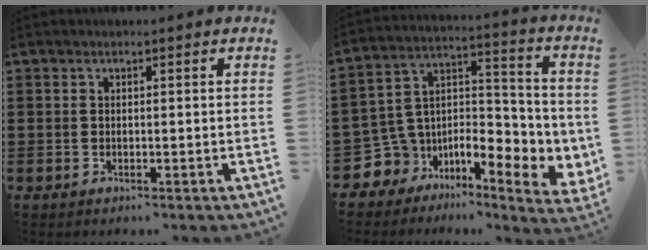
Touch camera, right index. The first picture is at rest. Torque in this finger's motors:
{"motor_torque": [1.23, 0.22, 0.31, 0.10]}